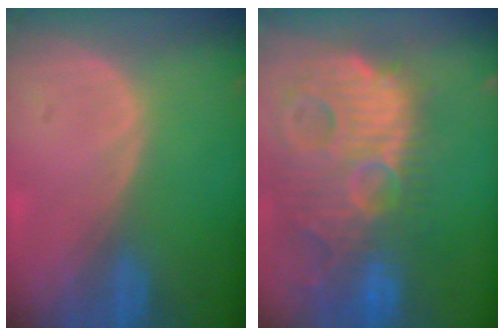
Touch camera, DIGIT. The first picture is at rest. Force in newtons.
{"total": 14.8, "press": 12.8, "slide": 7.5}